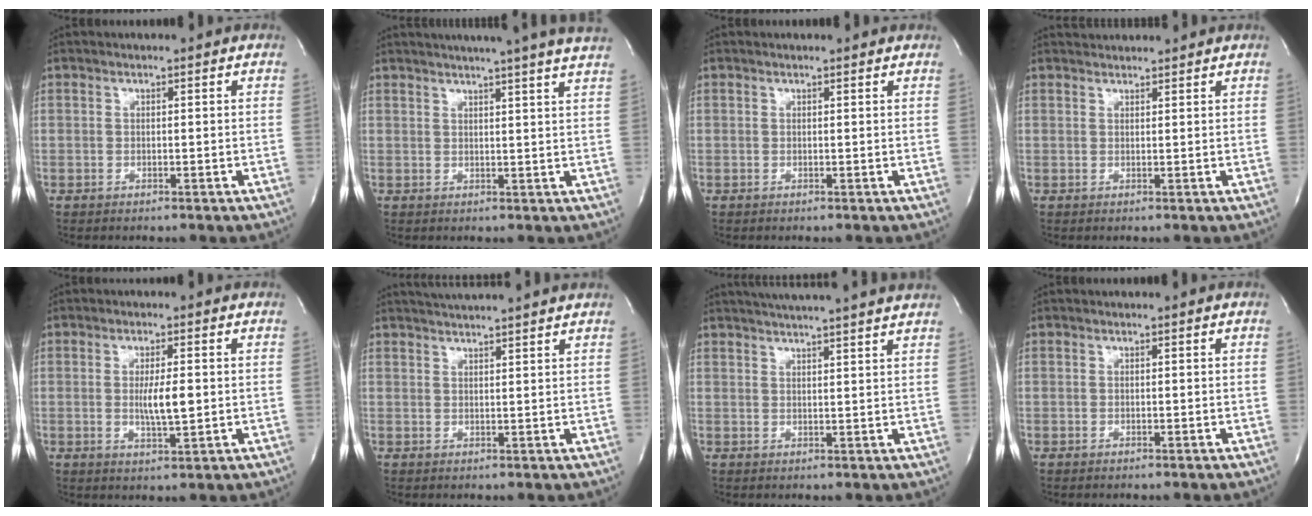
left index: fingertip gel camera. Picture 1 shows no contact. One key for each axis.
{"total": 15.7, "fx": 13.8, "fy": -1.1, "fz": 7.5, "tx": -0.122, "ty": -0.010, "tz": 0.162}
{"total": 1.8, "fx": 1.8, "fy": 0.4, "fz": 0.3, "tx": -0.014, "ty": 0.006, "tz": 0.014}
{"total": 3.4, "fx": 3.4, "fy": 0.4, "fz": 0.2, "tx": -0.010, "ty": 0.027, "tz": 0.050}
{"total": 4.7, "fx": 0.1, "fy": 0.8, "fz": 4.6, "tx": -0.083, "ty": -0.006, "tz": 0.003}
{"total": 9.1, "fx": 8.5, "fy": -0.5, "fz": 3.4, "tx": -0.060, "ty": 0.026, "tz": 0.111}
{"total": 15.9, "fx": 14.4, "fy": -0.3, "fz": 6.7, "tx": -0.116, "ty": 0.008, "tz": 0.186}
{"total": 0.0}